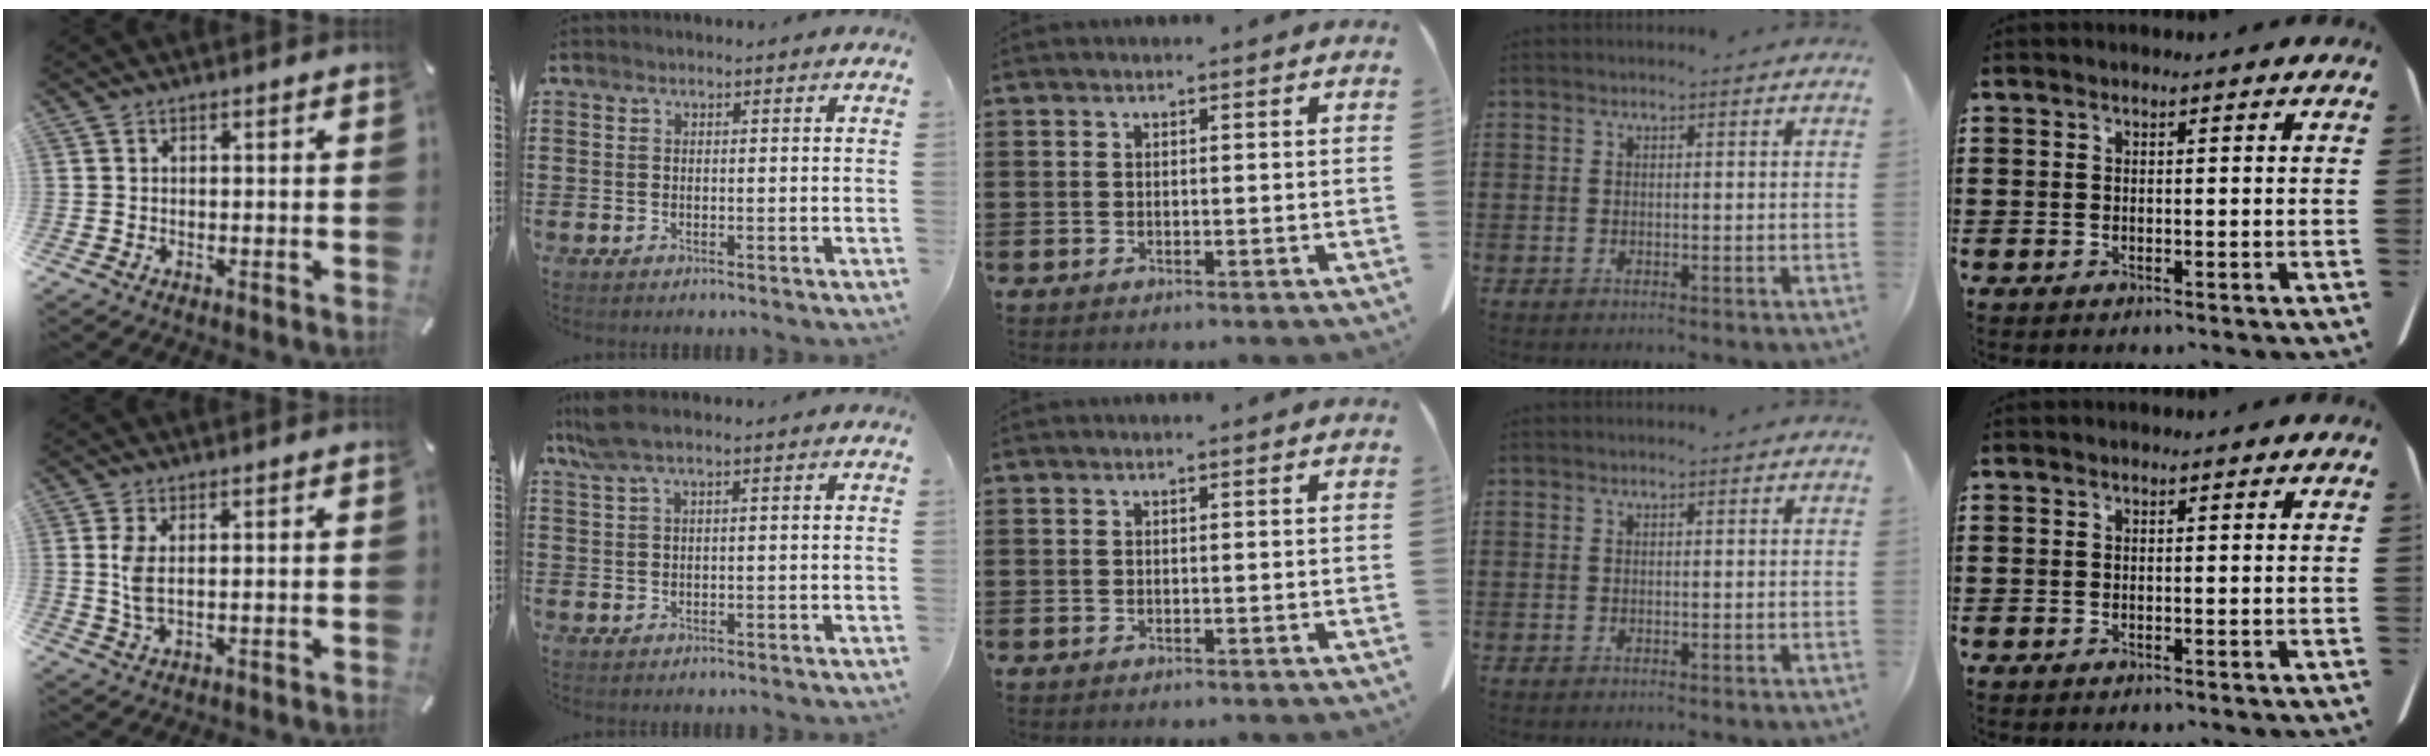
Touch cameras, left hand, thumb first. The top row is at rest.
{"thumb": {"total": 5.0, "force": [0.8, 1.9, 4.6], "torque": [-0.105, 0.000, 0.010]}, "index": {"total": 3.4, "force": [1.7, 0.4, 3.0], "torque": [-0.067, -0.002, 0.029]}}